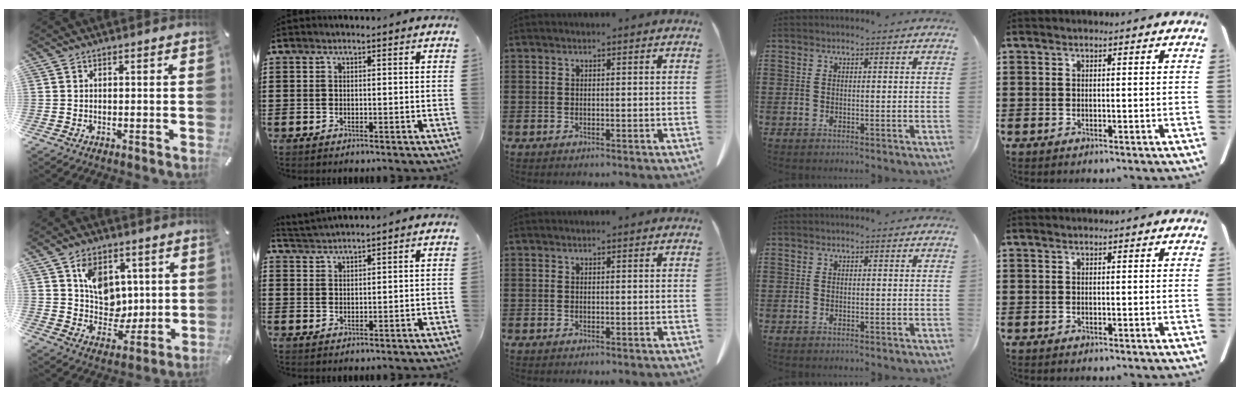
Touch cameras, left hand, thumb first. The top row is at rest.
{"thumb": {"total": 11.4, "force": [3.6, 9.6, 4.9], "torque": [-0.069, -0.011, 0.072]}, "index": {"total": 1.9, "force": [1.9, -0.3, 0.0], "torque": [-0.005, 0.000, 0.037]}}